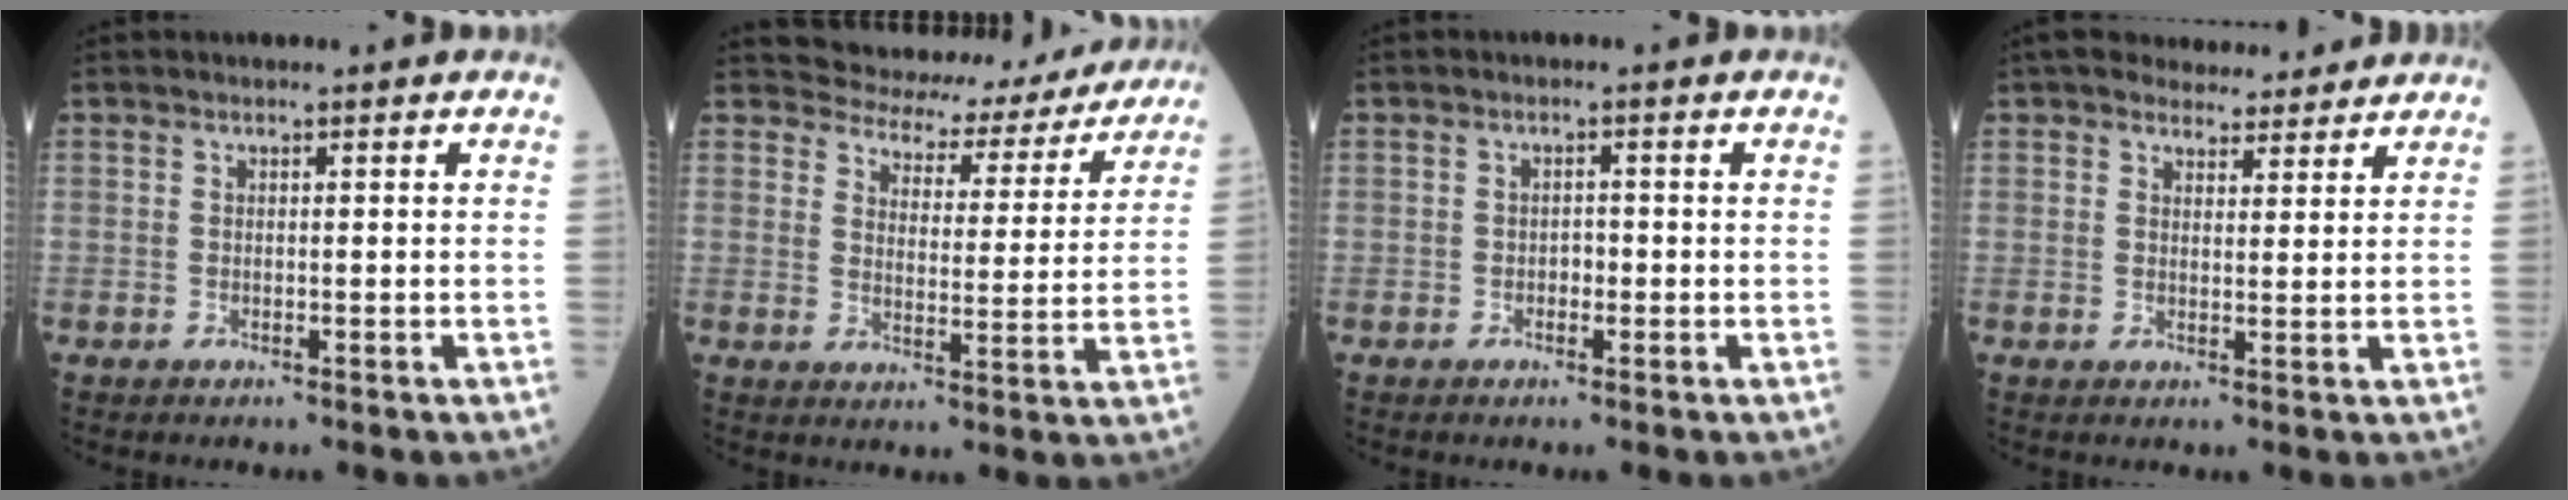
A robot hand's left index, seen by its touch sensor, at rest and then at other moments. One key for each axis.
{"total": 14.3, "fx": 13.4, "fy": 4.7, "fz": 1.7, "tx": -0.003, "ty": -0.010, "tz": 0.148}
{"total": 1.2, "fx": -0.3, "fy": 0.8, "fz": 0.9, "tx": -0.012, "ty": 0.003, "tz": -0.007}
{"total": 8.1, "fx": 7.4, "fy": 2.5, "fz": 2.1, "tx": -0.023, "ty": 0.013, "tz": 0.099}